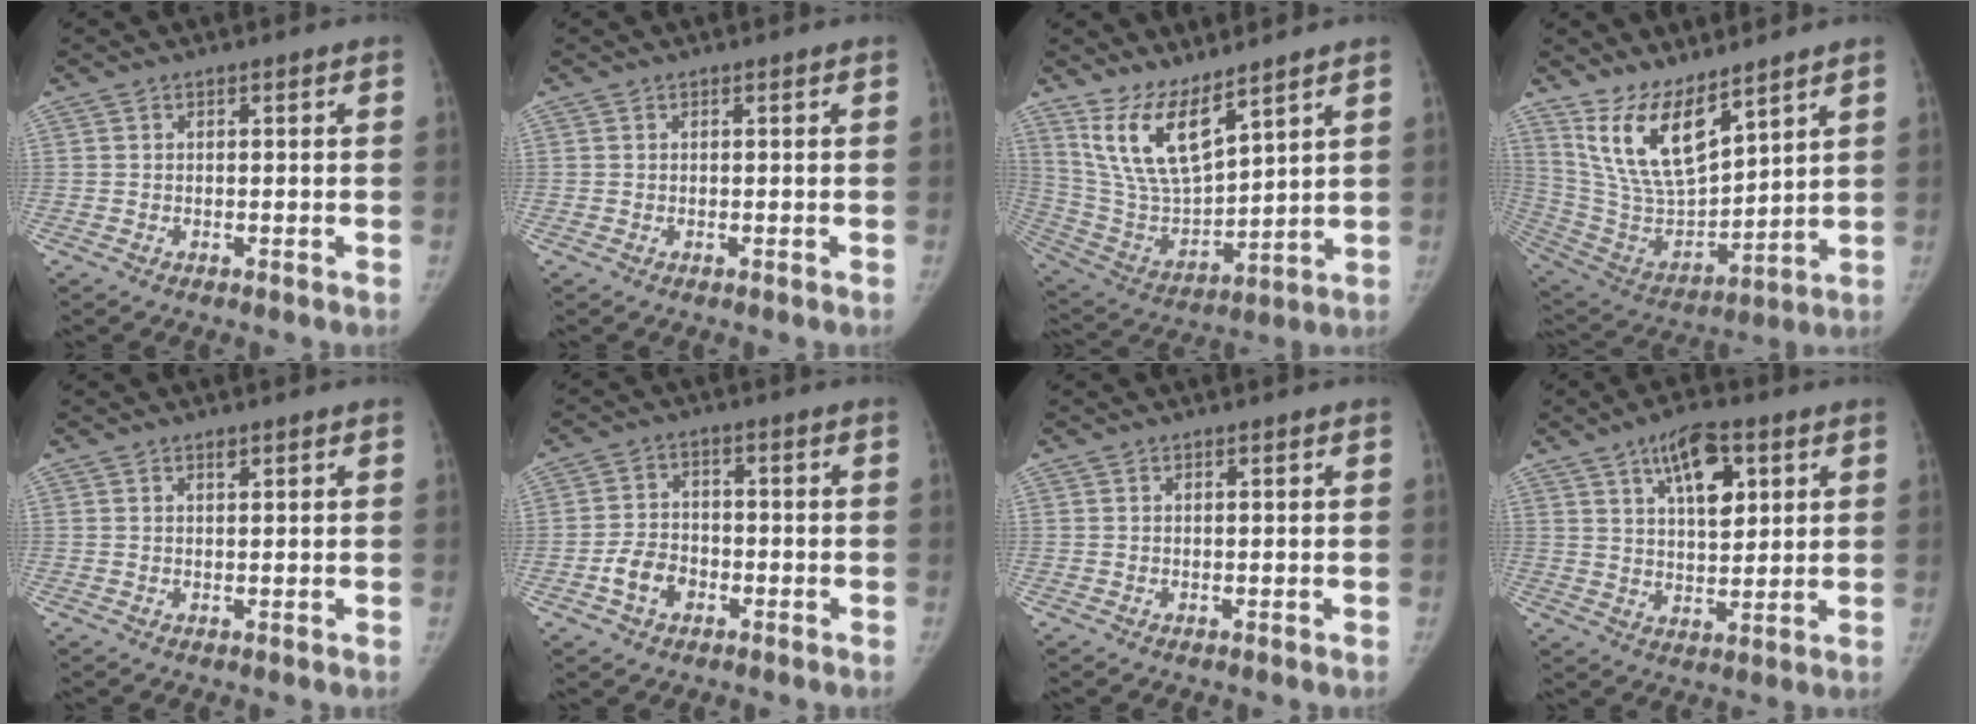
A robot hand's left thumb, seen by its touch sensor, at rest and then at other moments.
{"total": 0.0}
{"total": 13.2, "force": [9.0, 4.2, 8.6], "torque": [-0.147, -0.062, 0.197]}
{"total": 15.0, "force": [10.0, 5.5, 9.7], "torque": [-0.158, -0.063, 0.215]}
{"total": 0.7, "force": [0.6, 0.3, 0.3], "torque": [-0.001, -0.004, 0.009]}
{"total": 6.0, "force": [-2.6, 4.5, 3.0], "torque": [-0.039, 0.023, -0.049]}
{"total": 0.0}
{"total": 10.5, "force": [4.7, 5.0, 7.9], "torque": [-0.102, -0.018, 0.077]}